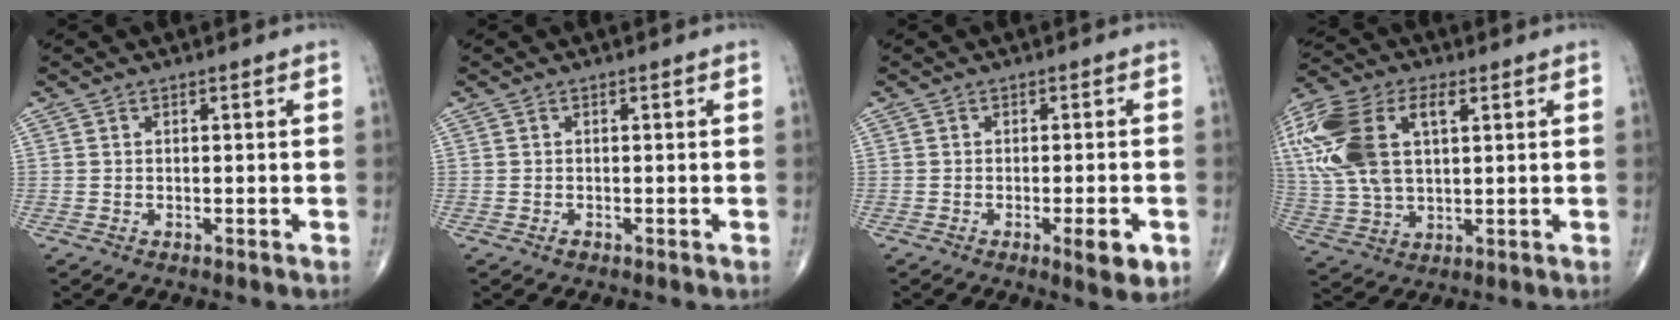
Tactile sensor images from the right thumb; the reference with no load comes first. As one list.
[{"total": 0.5, "force": [-0.3, 0.3, 0.2], "torque": [-0.003, 0.000, -0.007]}, {"total": 5.3, "force": [-2.0, 1.4, 4.7], "torque": [-0.060, -0.003, -0.023]}, {"total": 21.1, "force": [5.9, 11.7, 16.5], "torque": [-0.391, 0.014, 0.110]}]